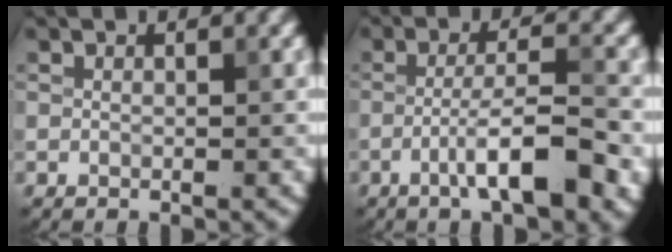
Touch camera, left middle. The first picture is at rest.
{"total": 5.8, "force": [-2.3, 1.0, 5.2], "torque": [-0.087, 0.008, -0.041]}